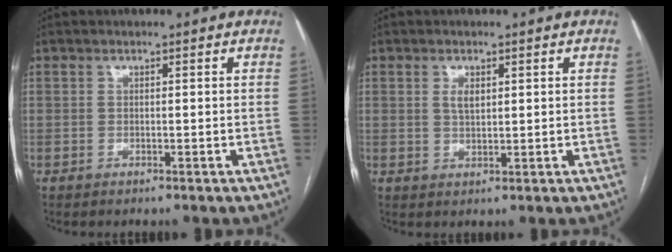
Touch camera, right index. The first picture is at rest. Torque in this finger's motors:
{"motor_torque": [0.21, 0.08, 0.18, 0.04]}